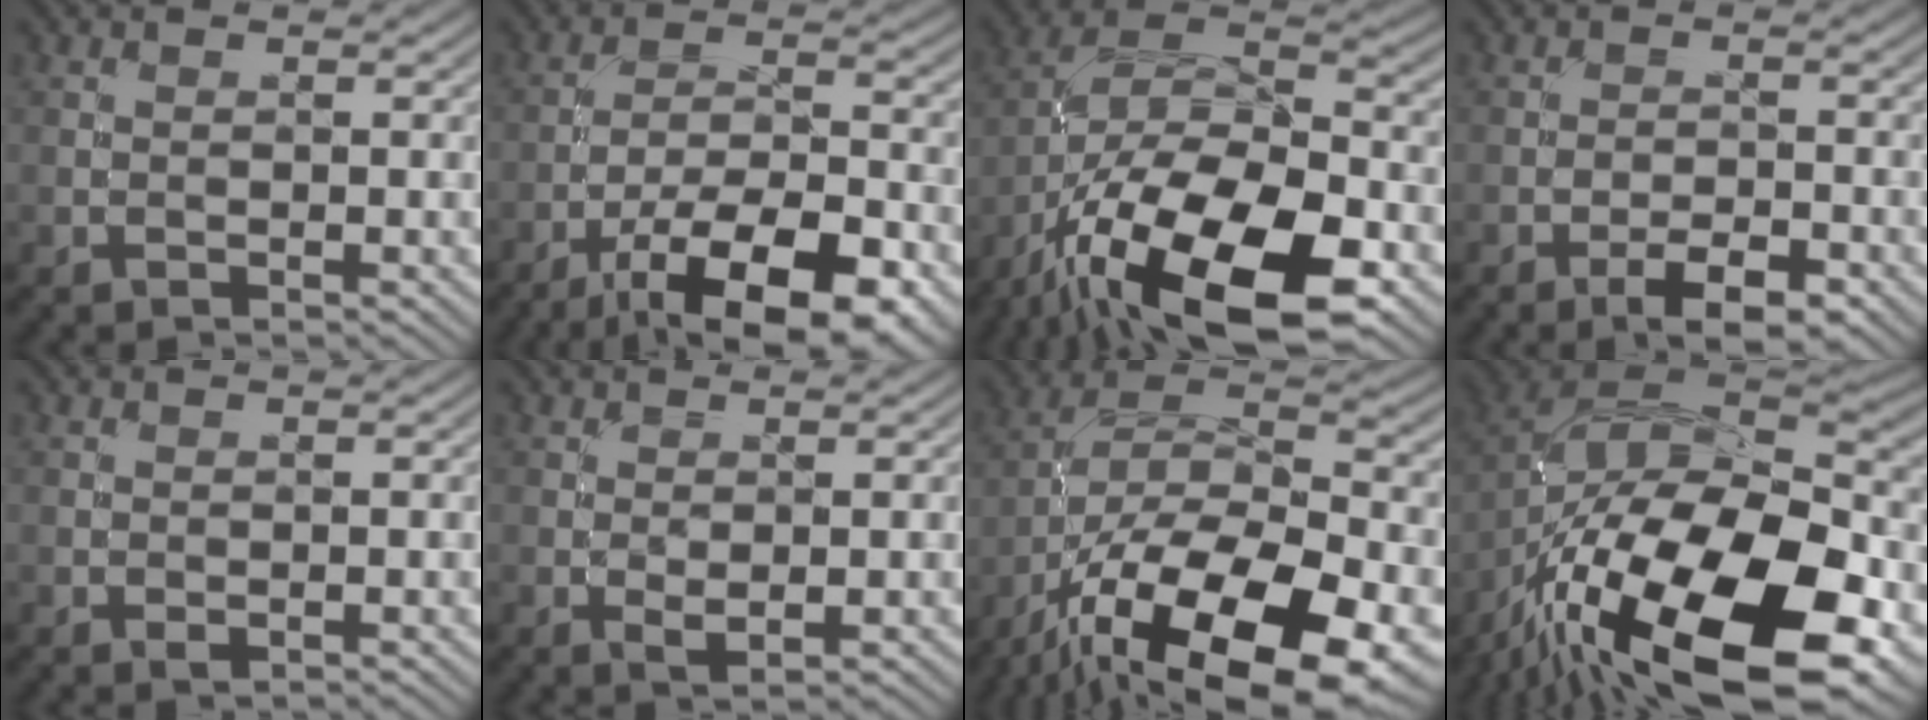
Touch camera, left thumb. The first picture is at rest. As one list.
[{"total": 14.7, "force": [-9.2, 5.1, 10.2], "torque": [-0.171, -0.021, -0.141]}, {"total": 18.6, "force": [-10.5, 7.6, 13.4], "torque": [-0.247, -0.018, -0.188]}, {"total": 4.6, "force": [-2.9, 1.4, 3.3], "torque": [-0.053, 0.006, -0.047]}, {"total": 0.6, "force": [-0.1, 0.4, 0.5], "torque": [-0.007, -0.001, -0.003]}, {"total": 1.8, "force": [-0.1, 0.8, 1.6], "torque": [-0.029, -0.004, 0.000]}, {"total": 19.6, "force": [-11.9, 7.7, 13.5], "torque": [-0.229, -0.040, -0.189]}, {"total": 20.5, "force": [-10.6, 8.9, 15.1], "torque": [-0.308, -0.024, -0.162]}]